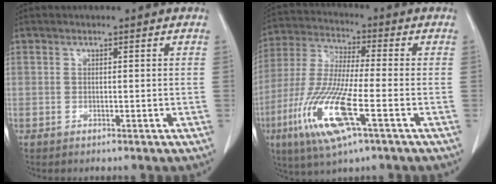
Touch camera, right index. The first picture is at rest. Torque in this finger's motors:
{"motor_torque": [1.70, -0.43, 0.66, 0.21]}